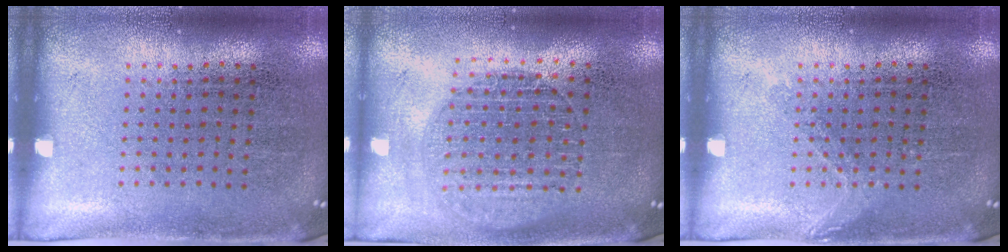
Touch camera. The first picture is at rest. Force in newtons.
{"total": 1.6, "press": 1.4, "slide": 0.7}
{"total": 0.9, "press": 0.8, "slide": 0.3}